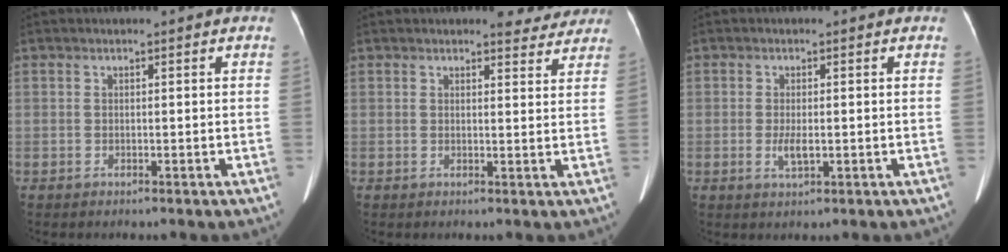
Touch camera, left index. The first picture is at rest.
{"total": 4.4, "force": [4.1, 1.5, 0.8], "torque": [0.000, -0.005, 0.035]}
{"total": 2.4, "force": [-0.4, 0.7, 2.2], "torque": [-0.047, -0.003, -0.003]}